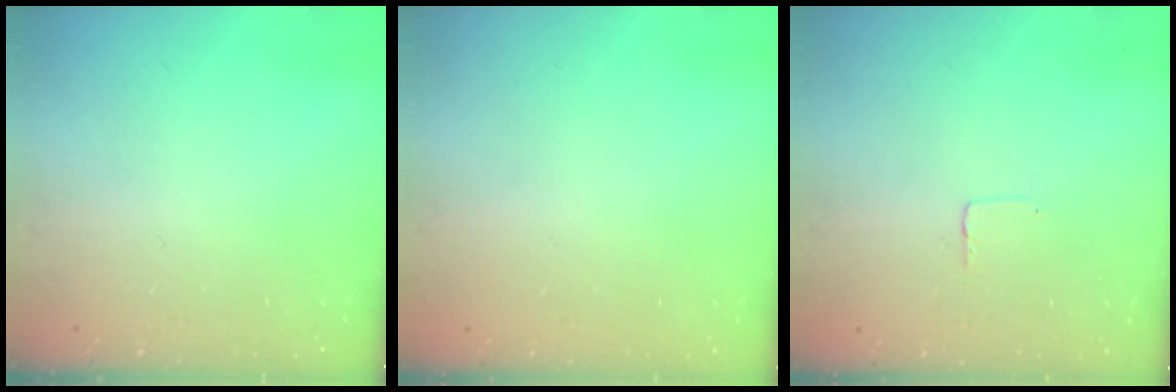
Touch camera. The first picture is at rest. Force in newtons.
{"total": 0.0}
{"total": 2.5, "press": 2.5, "slide": 0.1}